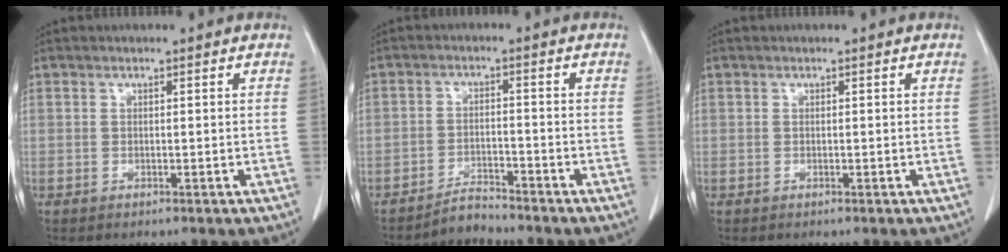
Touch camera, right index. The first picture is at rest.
{"total": 3.0, "force": [-3.0, 0.2, -0.1], "torque": [0.003, -0.012, -0.052]}
{"total": 0.0}